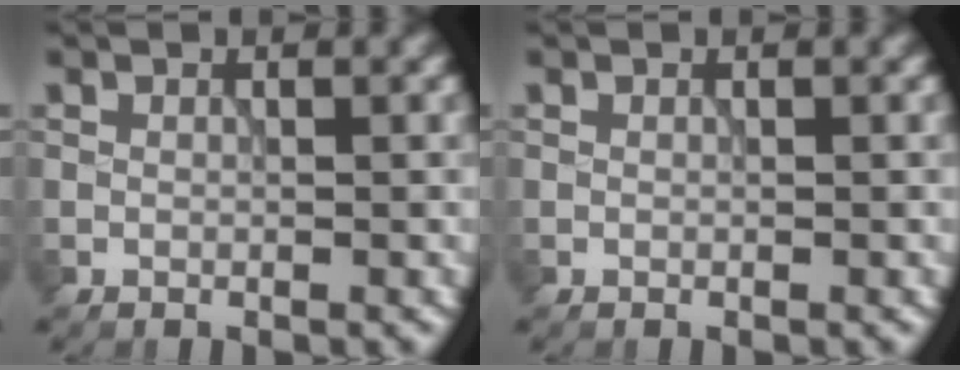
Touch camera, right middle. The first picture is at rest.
{"total": 0.0}